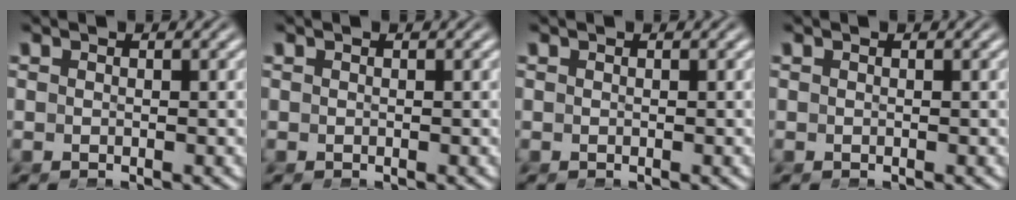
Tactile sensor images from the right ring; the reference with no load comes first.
{"total": 0.0}
{"total": 0.0}
{"total": 0.0}